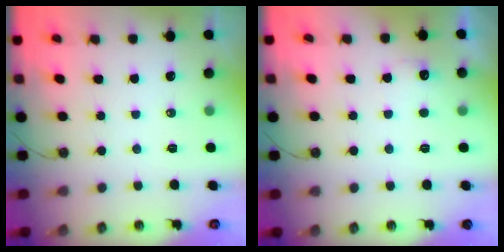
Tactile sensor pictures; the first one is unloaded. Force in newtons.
{"total": 5.0, "press": 4.8, "slide": 1.1}